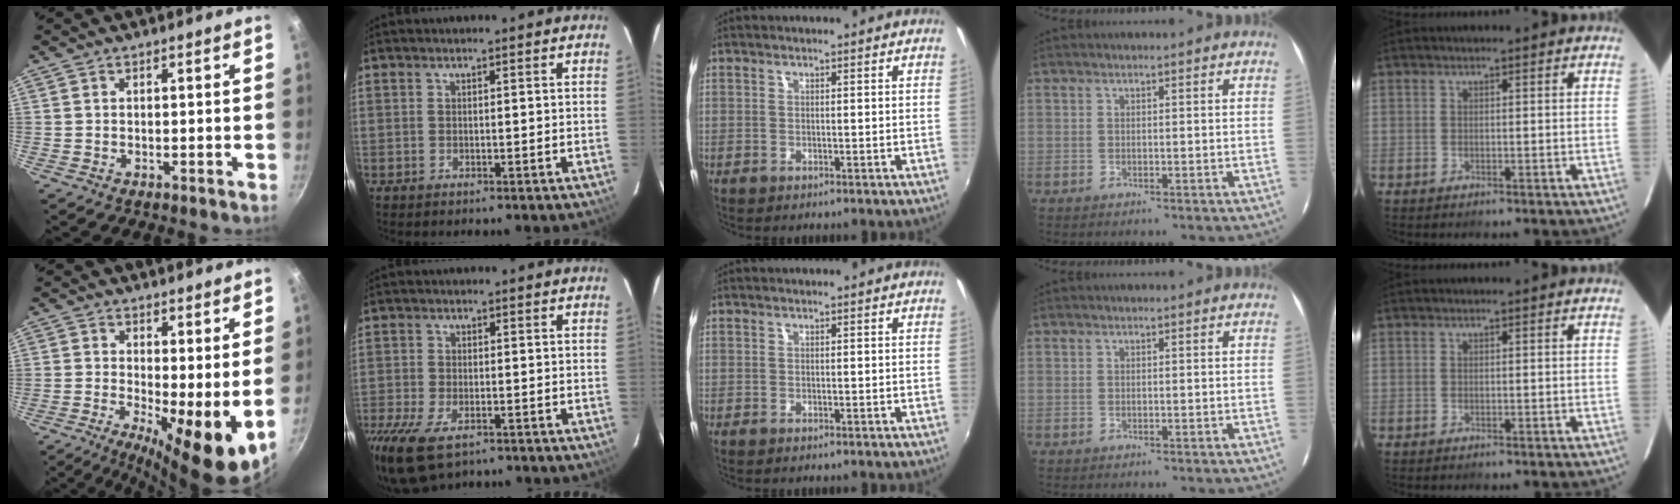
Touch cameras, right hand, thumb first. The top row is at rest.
{"thumb": {"total": 10.6, "force": [-0.3, 3.1, 10.1], "torque": [-0.137, -0.014, -0.006]}, "index": {"total": 10.8, "force": [-7.2, 4.9, 6.4], "torque": [-0.163, -0.040, -0.131]}}